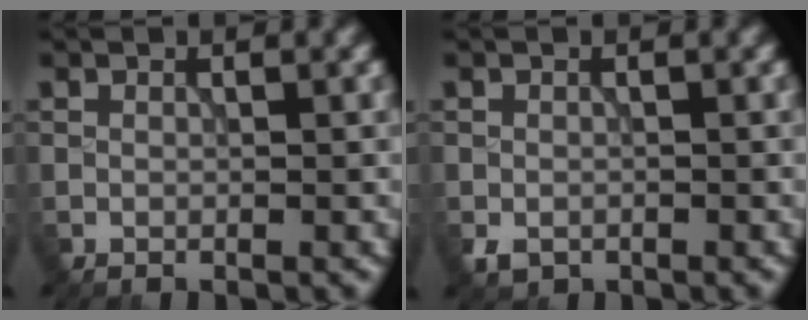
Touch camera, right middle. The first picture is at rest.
{"total": 1.3, "force": [-0.6, 1.0, 0.6], "torque": [-0.010, -0.007, -0.013]}